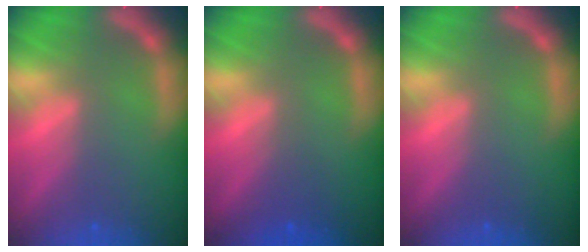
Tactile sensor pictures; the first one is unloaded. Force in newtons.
{"total": 1.4}
{"total": 0.0}